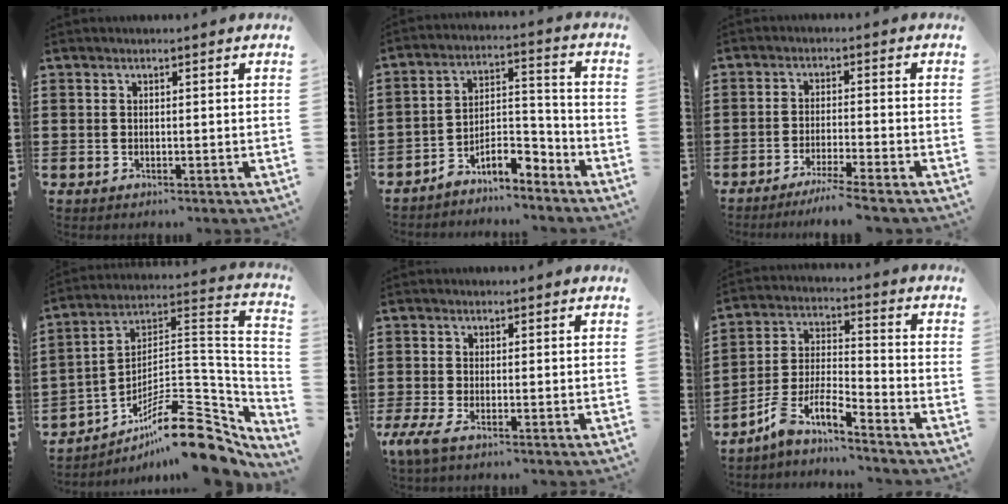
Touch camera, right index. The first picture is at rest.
{"total": 6.9, "force": [-5.7, 1.9, 3.3], "torque": [-0.054, 0.012, -0.110]}
{"total": 3.9, "force": [-3.5, -0.7, 1.5], "torque": [-0.032, -0.010, -0.070]}
{"total": 15.3, "force": [-10.3, 4.4, 10.5], "torque": [-0.142, 0.036, -0.181]}
{"total": 2.1, "force": [-0.9, 0.3, 1.9], "torque": [-0.057, -0.011, -0.022]}
{"total": 6.9, "force": [-5.4, 1.2, 4.2], "torque": [-0.108, -0.021, -0.112]}